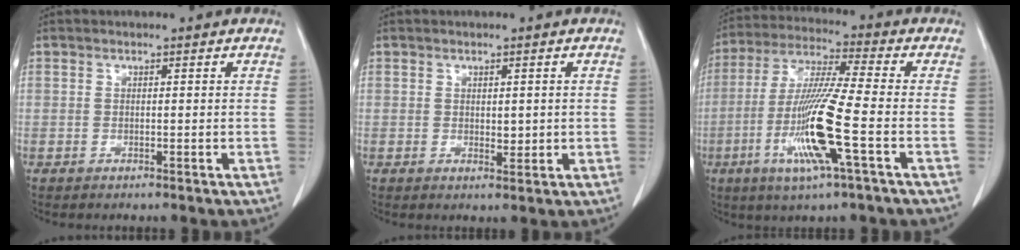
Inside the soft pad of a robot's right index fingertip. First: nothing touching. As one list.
[{"total": 1.9, "force": [0.3, 1.1, 1.6], "torque": [-0.019, -0.003, 0.011]}, {"total": 13.9, "force": [-4.2, -0.2, 13.3], "torque": [-0.274, -0.015, -0.083]}]